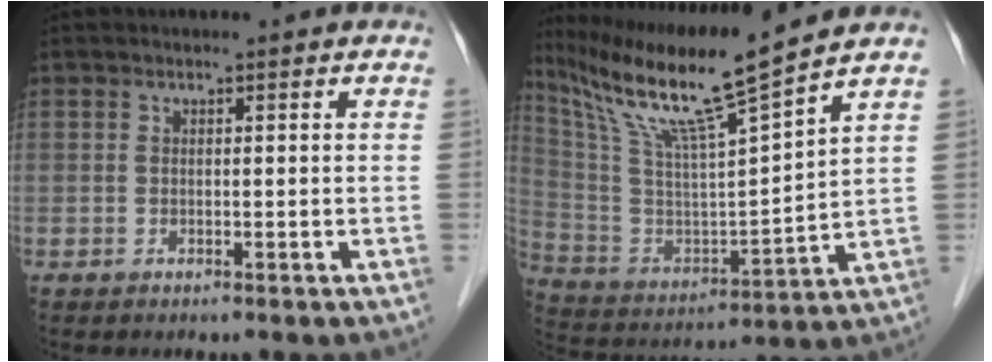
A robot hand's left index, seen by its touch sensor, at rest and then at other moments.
{"total": 15.9, "force": [12.4, -1.4, 9.9], "torque": [-0.194, 0.001, 0.234]}